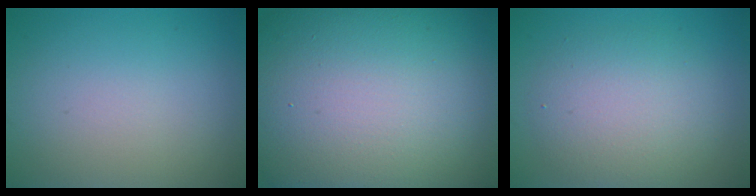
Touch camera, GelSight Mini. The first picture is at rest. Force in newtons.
{"total": 25.1, "press": 25.1, "slide": 1.4}
{"total": 4.9, "press": 4.9, "slide": 0.4}